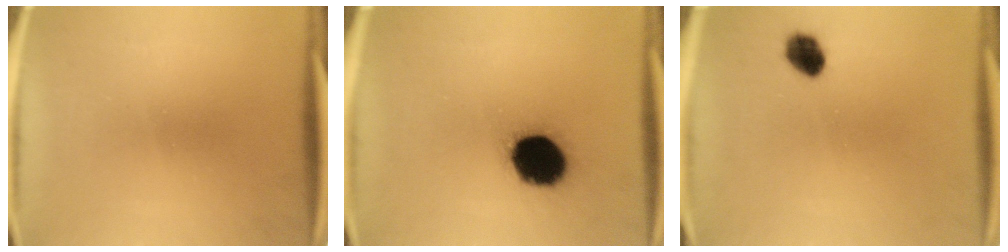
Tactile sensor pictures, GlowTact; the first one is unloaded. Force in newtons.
{"total": 17.6}
{"total": 5.3}